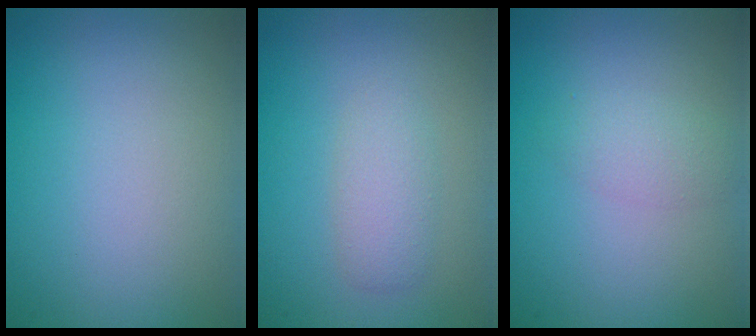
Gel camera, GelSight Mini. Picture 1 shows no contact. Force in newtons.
{"total": 2.0, "press": 2.0, "slide": 0.2}
{"total": 1.6, "press": 1.6, "slide": 0.0}